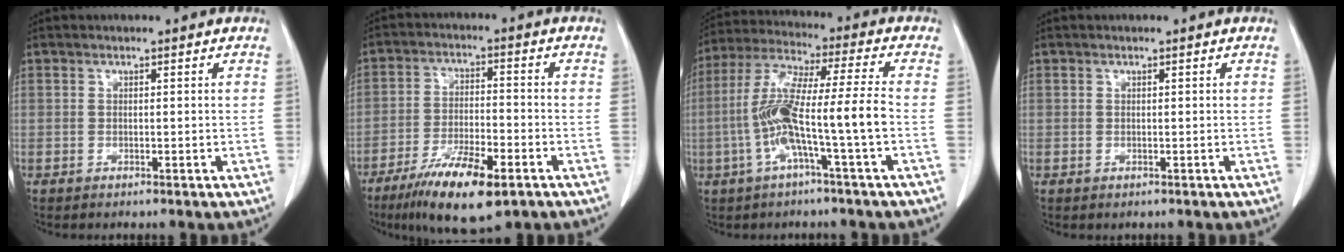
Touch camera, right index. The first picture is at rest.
{"total": 12.2, "force": [-7.4, 2.7, 9.2], "torque": [-0.167, -0.021, -0.121]}
{"total": 12.3, "force": [-3.0, -0.5, 11.9], "torque": [-0.240, 0.017, -0.062]}
{"total": 0.0}